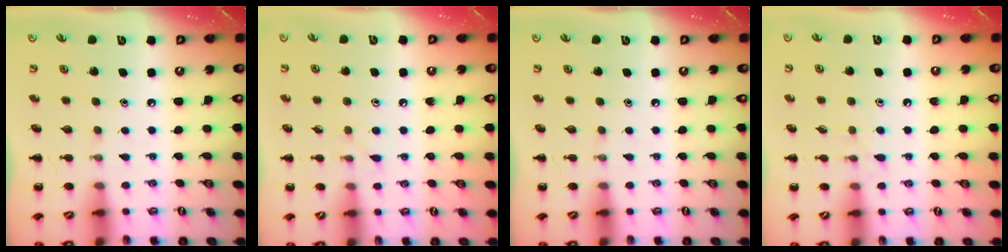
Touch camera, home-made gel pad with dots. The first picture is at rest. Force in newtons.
{"total": 4.8, "press": 4.5, "slide": 1.9}
{"total": 0.0}
{"total": 5.2, "press": 5.0, "slide": 1.2}